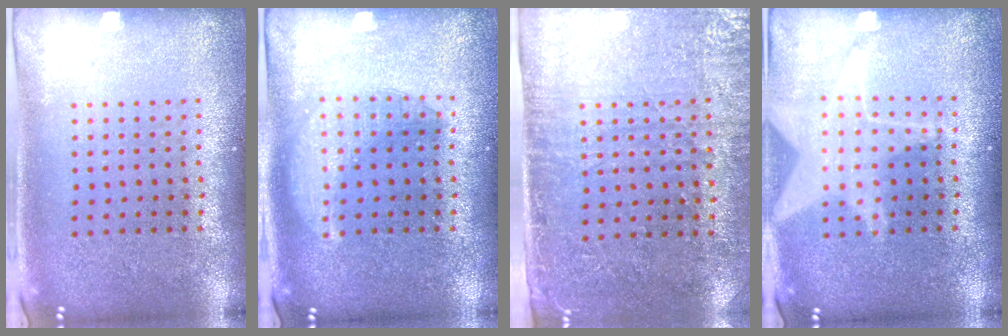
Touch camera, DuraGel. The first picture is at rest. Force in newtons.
{"total": 2.3, "press": 2.3, "slide": 0.3}
{"total": 3.0, "press": 2.6, "slide": 1.4}
{"total": 1.6, "press": 1.4, "slide": 0.7}